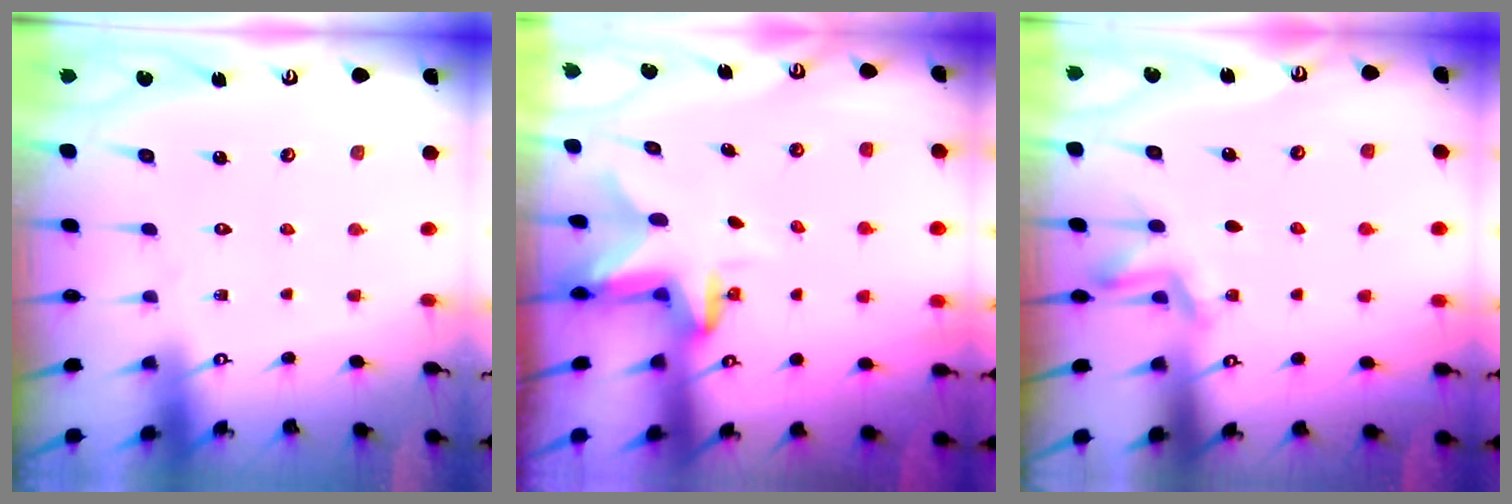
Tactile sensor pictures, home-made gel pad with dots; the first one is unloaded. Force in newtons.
{"total": 2.3, "press": 2.3, "slide": 0.4}
{"total": 2.3, "press": 2.0, "slide": 1.0}